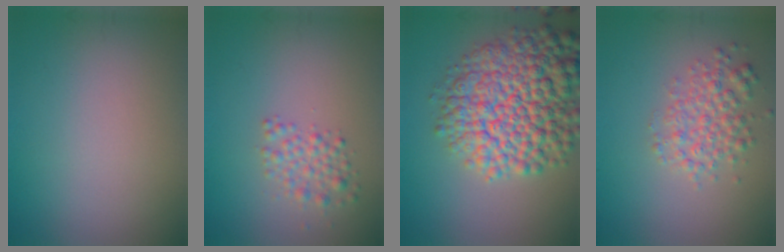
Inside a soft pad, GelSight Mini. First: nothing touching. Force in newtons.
{"total": 2.2, "press": 2.2, "slide": 0.1}
{"total": 11.0, "press": 11.0, "slide": 0.4}
{"total": 3.3, "press": 3.3, "slide": 0.1}